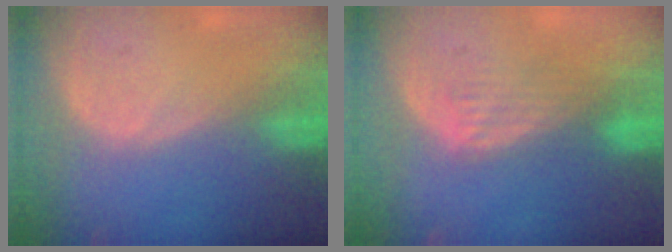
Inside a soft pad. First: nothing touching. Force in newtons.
{"total": 4.3, "press": 3.6, "slide": 2.3}